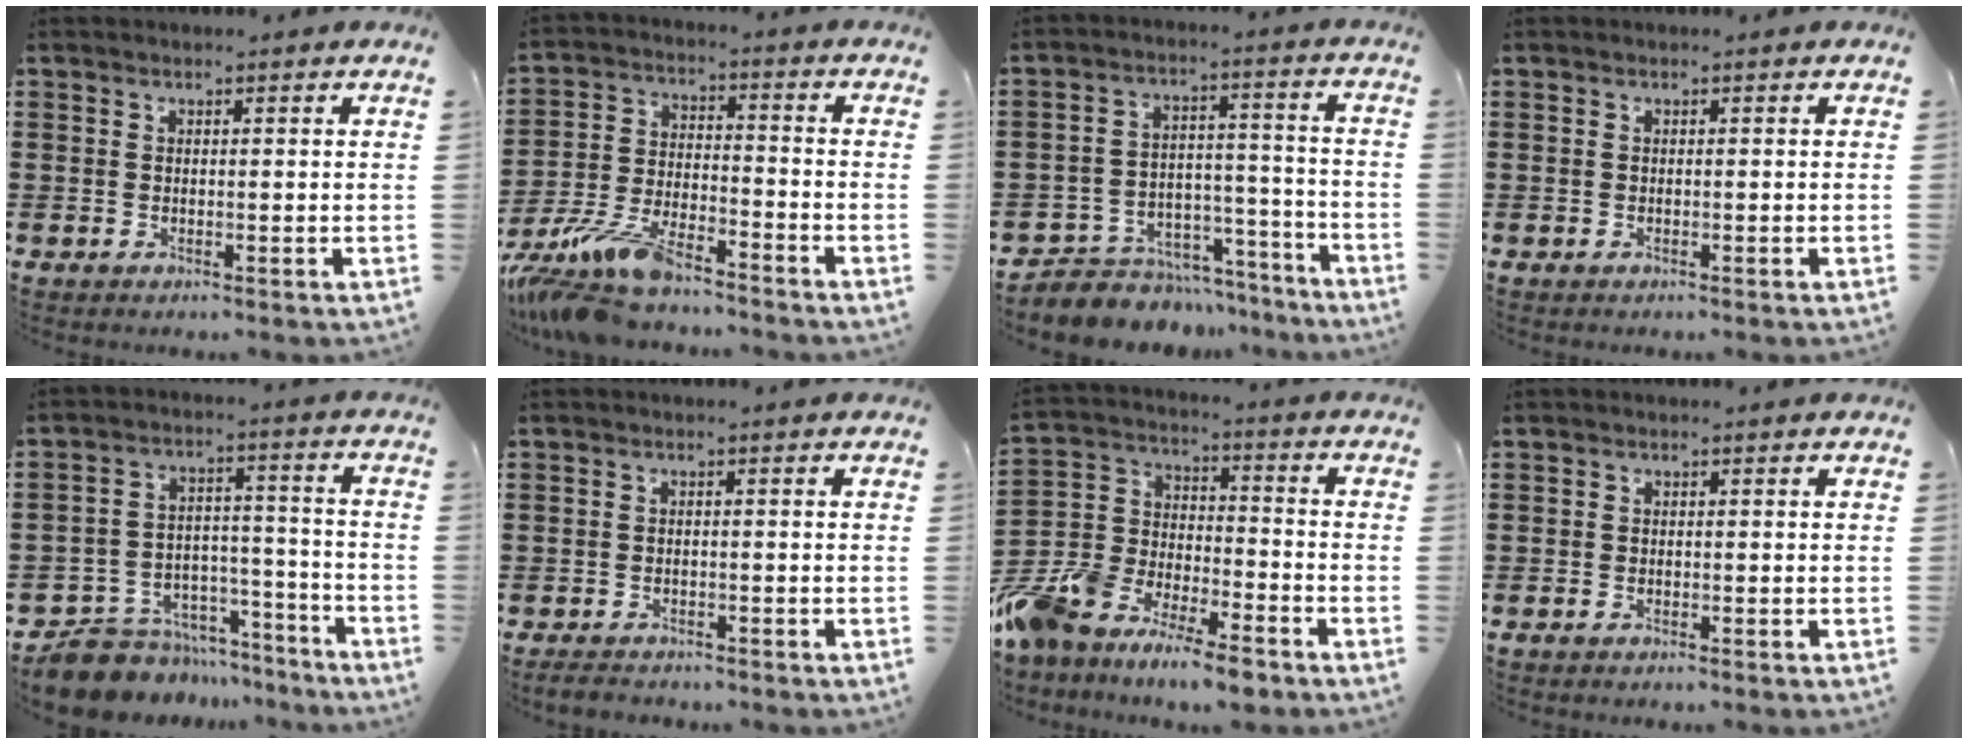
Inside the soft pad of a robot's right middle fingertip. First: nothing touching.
{"total": 9.8, "force": [-8.6, 1.6, 4.3], "torque": [-0.096, 0.006, -0.171]}
{"total": 6.1, "force": [-5.5, 2.7, 0.2], "torque": [-0.006, 0.025, -0.108]}
{"total": 0.0}
{"total": 8.3, "force": [-7.8, 2.8, 0.7], "torque": [-0.016, 0.025, -0.150]}
{"total": 1.7, "force": [-1.6, 0.4, 0.2], "torque": [-0.009, 0.000, -0.034]}
{"total": 10.0, "force": [-9.4, 2.2, 2.4], "torque": [-0.074, 0.018, -0.193]}
{"total": 0.5, "force": [-0.5, 0.0, 0.2], "torque": [-0.006, -0.004, -0.008]}